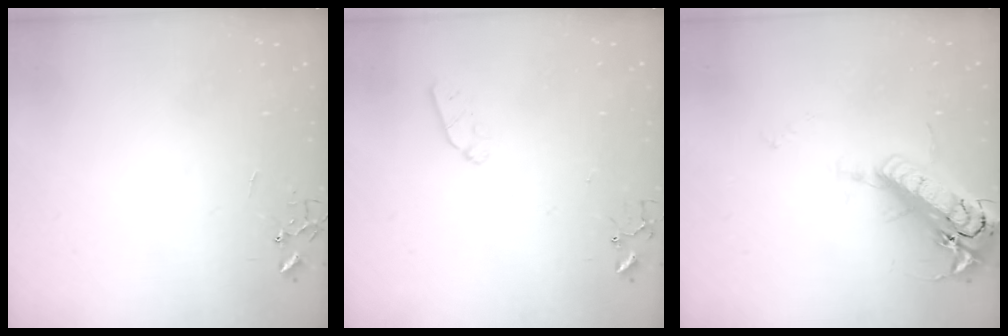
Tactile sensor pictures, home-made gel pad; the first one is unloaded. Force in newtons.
{"total": 5.2, "press": 5.1, "slide": 0.7}
{"total": 21.3, "press": 20.9, "slide": 4.0}